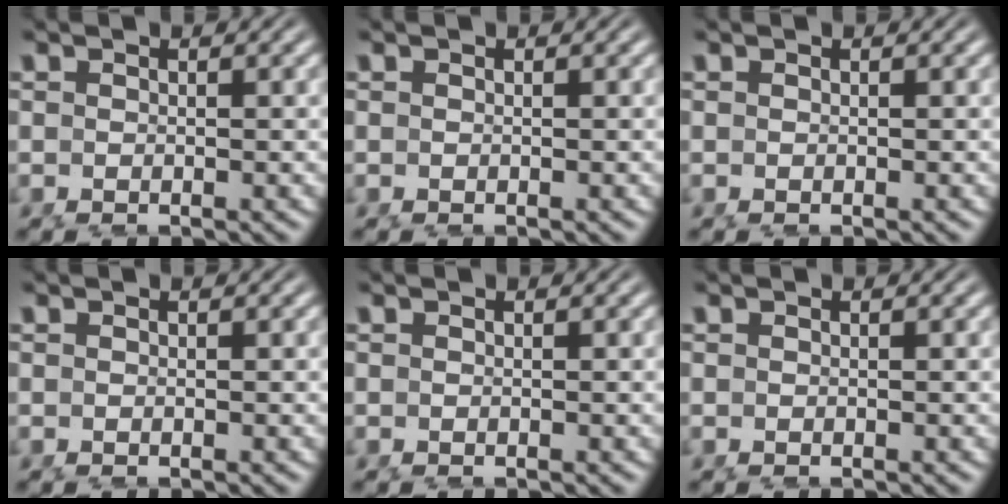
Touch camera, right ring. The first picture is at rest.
{"total": 0.0}
{"total": 0.0}
{"total": 0.0}
{"total": 0.0}
{"total": 0.0}